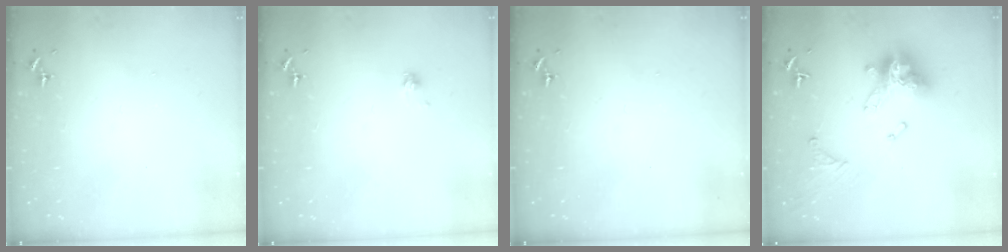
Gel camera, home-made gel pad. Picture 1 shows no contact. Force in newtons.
{"total": 2.1, "press": 2.1, "slide": 0.2}
{"total": 0.0}
{"total": 17.1, "press": 17.0, "slide": 1.8}